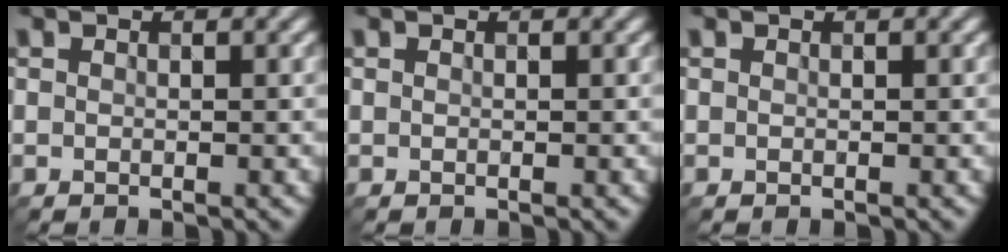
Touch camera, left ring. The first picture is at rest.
{"total": 0.0}
{"total": 0.0}